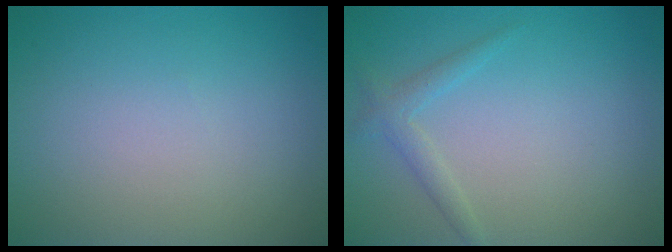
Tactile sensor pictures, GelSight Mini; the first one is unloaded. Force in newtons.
{"total": 1.5, "press": 1.5, "slide": 0.1}